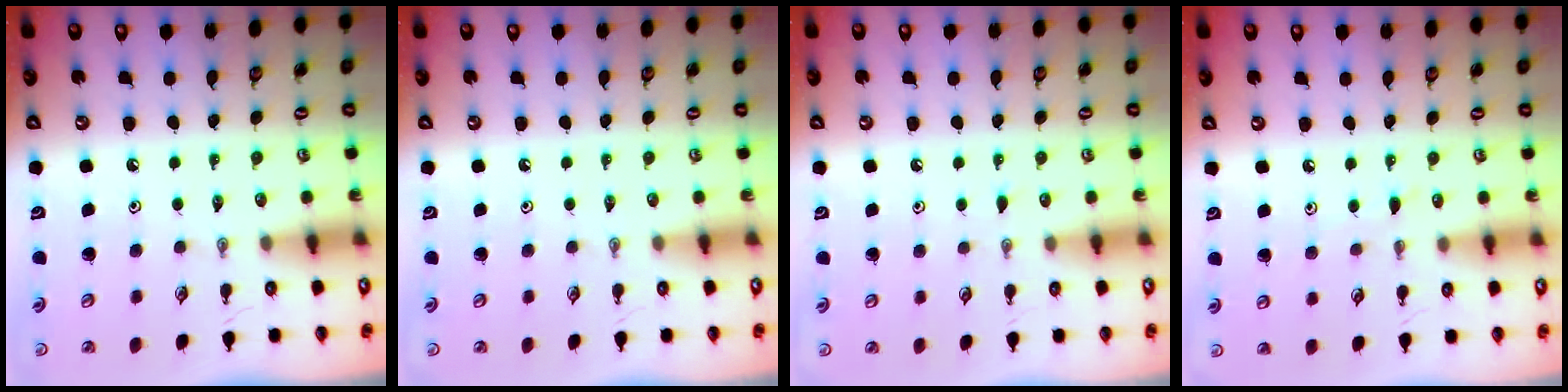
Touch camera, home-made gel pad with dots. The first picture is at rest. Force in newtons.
{"total": 0.0}
{"total": 3.9, "press": 3.9, "slide": 0.4}
{"total": 3.2, "press": 3.2, "slide": 0.4}